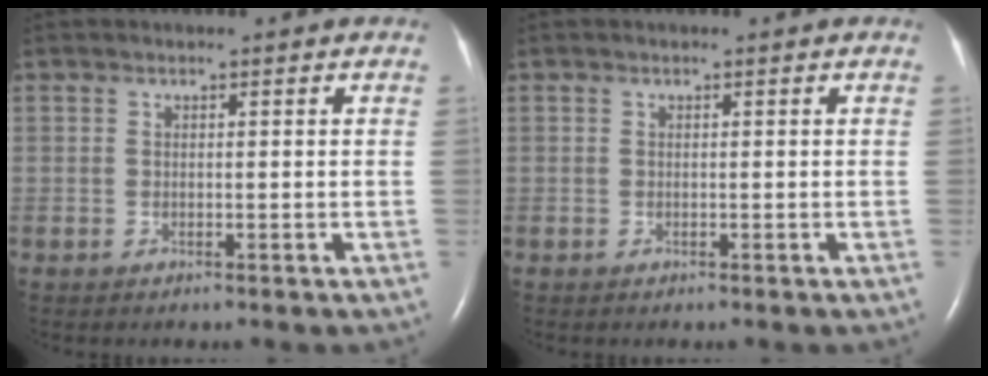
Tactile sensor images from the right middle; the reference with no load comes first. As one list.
[{"total": 0.0}]